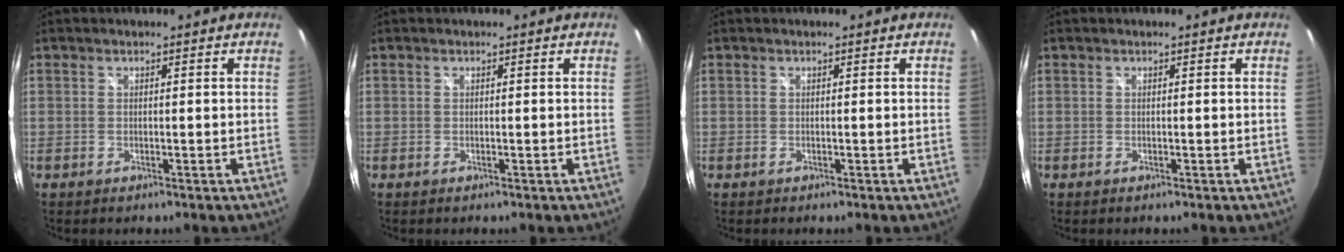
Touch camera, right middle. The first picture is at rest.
{"total": 0.0}
{"total": 0.0}
{"total": 0.0}